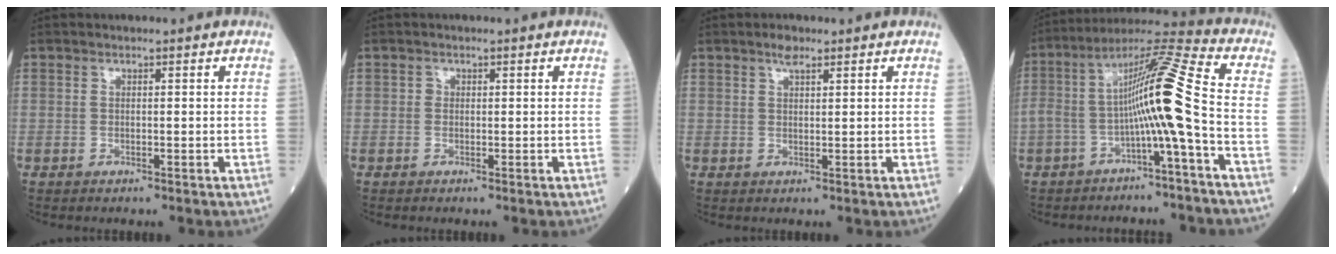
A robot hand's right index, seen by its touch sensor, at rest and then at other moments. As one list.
[{"total": 0.6, "force": [0.1, 0.6, 0.2], "torque": [0.000, 0.002, 0.000]}, {"total": 1.9, "force": [1.4, 0.6, 1.2], "torque": [-0.022, 0.005, 0.024]}, {"total": 12.3, "force": [-2.6, -1.2, 12.0], "torque": [-0.207, 0.032, -0.052]}]